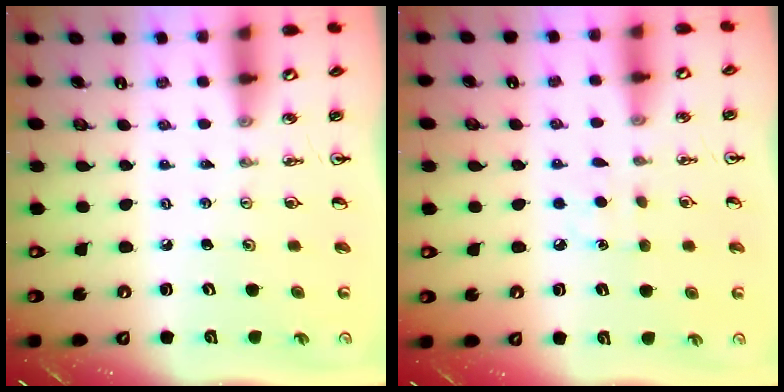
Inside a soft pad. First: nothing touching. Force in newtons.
{"total": 5.4, "press": 5.3, "slide": 0.5}